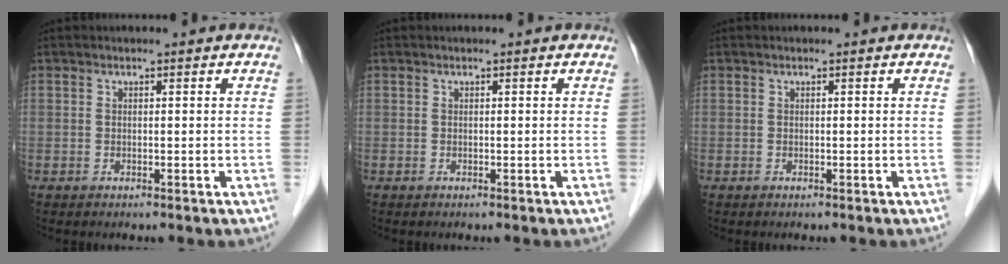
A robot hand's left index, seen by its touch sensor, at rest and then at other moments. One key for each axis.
{"total": 0.0}
{"total": 0.0}